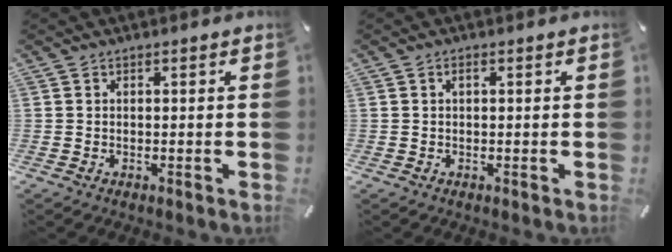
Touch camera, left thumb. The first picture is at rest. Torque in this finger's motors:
{"motor_torque": [0.23, 0.23, 0.00, -0.07, 0.00]}